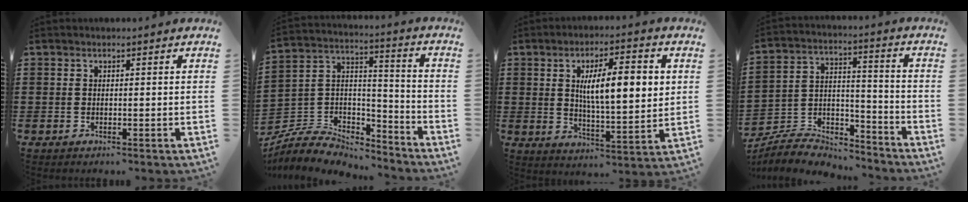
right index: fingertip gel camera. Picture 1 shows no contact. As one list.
[{"total": 6.9, "force": [-6.0, 3.1, 1.4], "torque": [-0.048, 0.001, -0.122]}, {"total": 9.9, "force": [2.2, 3.1, 9.1], "torque": [-0.160, 0.002, 0.034]}, {"total": 6.3, "force": [-5.9, 1.9, 0.9], "torque": [-0.025, 0.007, -0.119]}]